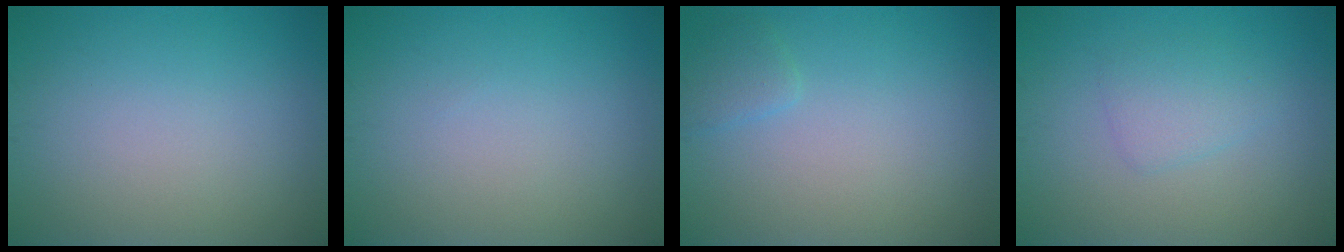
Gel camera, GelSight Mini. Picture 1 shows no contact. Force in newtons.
{"total": 0.0}
{"total": 1.2, "press": 1.2, "slide": 0.1}
{"total": 1.9, "press": 1.9, "slide": 0.0}